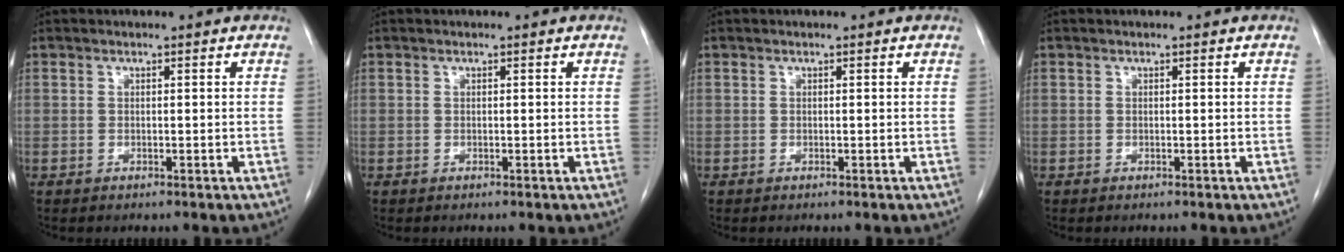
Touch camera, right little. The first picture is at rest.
{"total": 0.0}
{"total": 0.0}
{"total": 0.0}